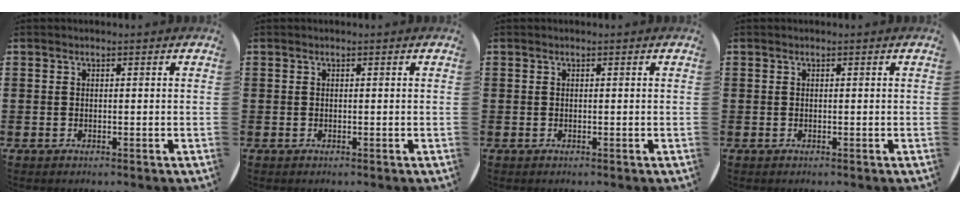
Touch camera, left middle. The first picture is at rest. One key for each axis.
{"total": 0.0}
{"total": 0.0}
{"total": 0.0}